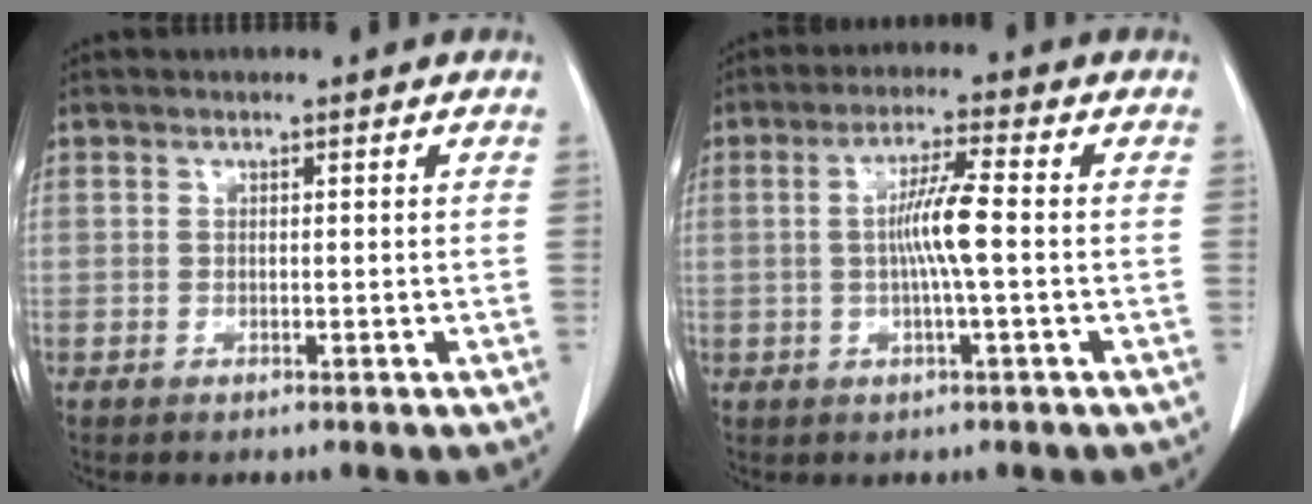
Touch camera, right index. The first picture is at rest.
{"total": 6.0, "force": [-0.2, -0.2, 6.0], "torque": [-0.114, 0.002, -0.006]}